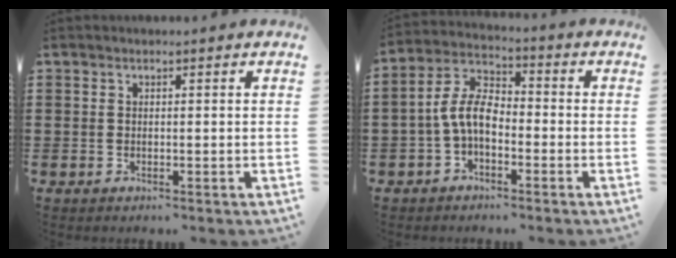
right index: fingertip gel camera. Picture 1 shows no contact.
{"total": 7.1, "force": [-1.8, 3.9, 5.6], "torque": [-0.145, 0.003, -0.045]}